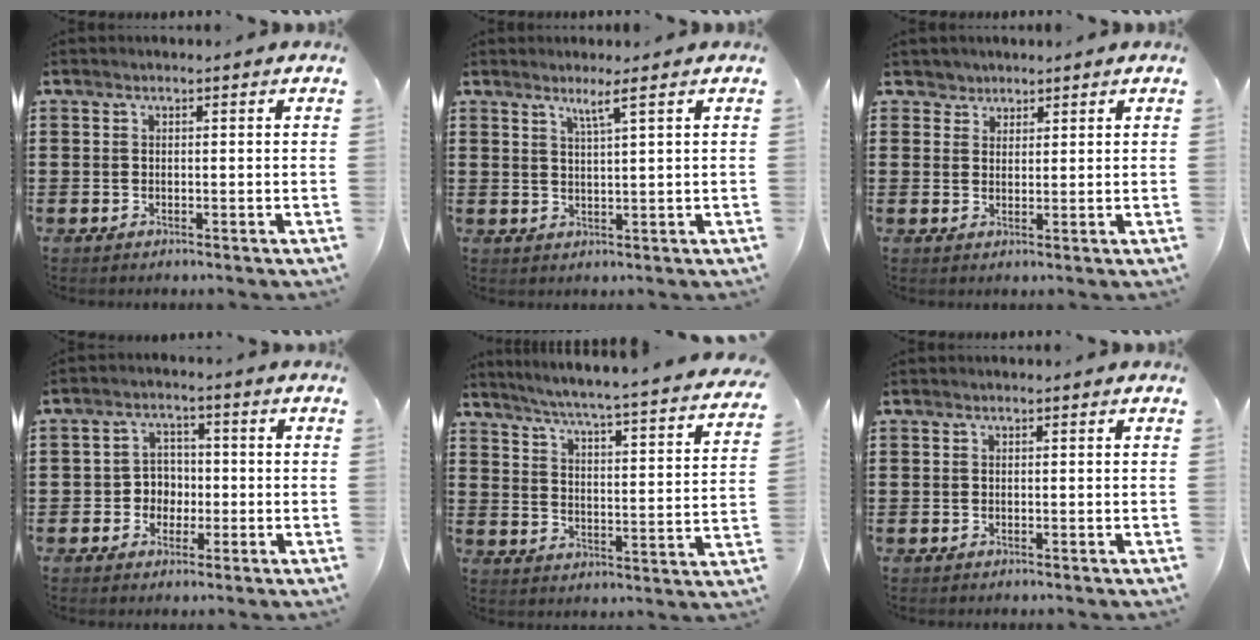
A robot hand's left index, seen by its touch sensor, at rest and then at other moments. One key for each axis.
{"total": 2.5, "fx": 1.7, "fy": -0.4, "fz": 1.8, "tx": -0.038, "ty": -0.004, "tz": 0.028}
{"total": 2.4, "fx": 1.8, "fy": 1.6, "fz": -0.2, "tx": -0.008, "ty": 0.009, "tz": 0.034}
{"total": 3.9, "fx": -1.0, "fy": 3.6, "fz": 1.1, "tx": -0.035, "ty": 0.010, "tz": -0.024}
{"total": 4.6, "fx": 4.1, "fy": -1.0, "fz": 1.9, "tx": -0.059, "ty": -0.044, "tz": 0.058}
{"total": 0.0}